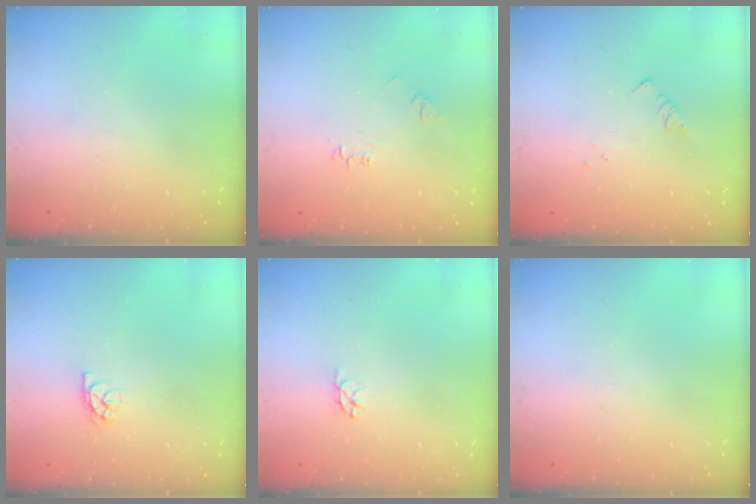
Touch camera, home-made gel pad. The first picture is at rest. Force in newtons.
{"total": 4.3, "press": 4.3, "slide": 0.5}
{"total": 1.8, "press": 1.8, "slide": 0.2}
{"total": 3.9, "press": 3.9, "slide": 0.3}
{"total": 2.9, "press": 2.9, "slide": 0.3}
{"total": 0.0}